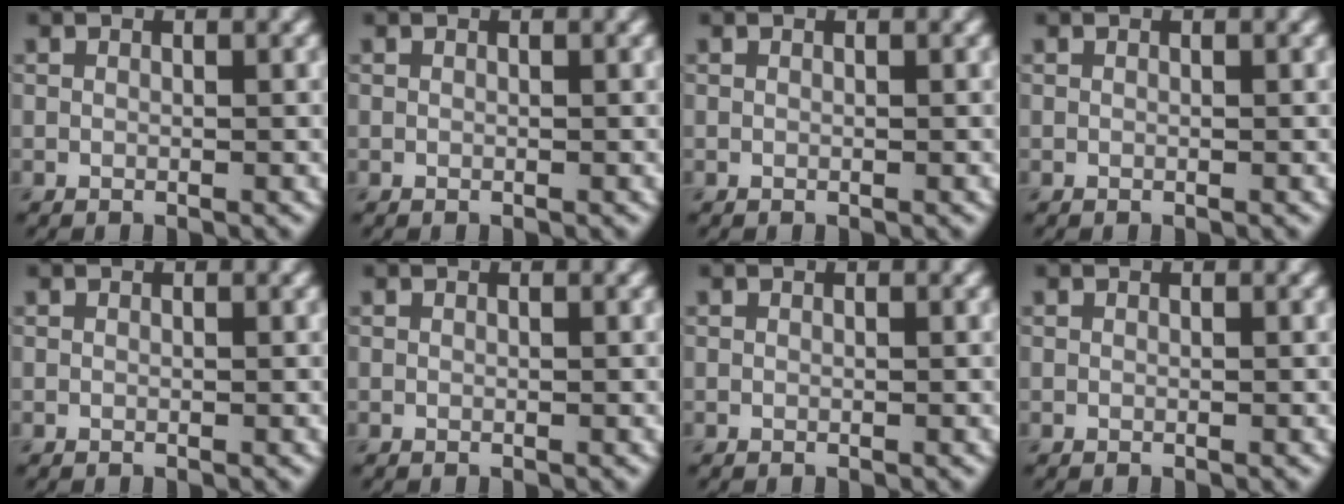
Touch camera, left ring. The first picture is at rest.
{"total": 0.0}
{"total": 0.0}
{"total": 0.0}
{"total": 0.0}
{"total": 0.0}
{"total": 0.0}
{"total": 0.0}